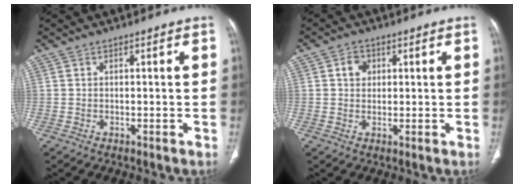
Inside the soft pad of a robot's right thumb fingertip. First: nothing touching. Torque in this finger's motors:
{"motor_torque": [0.74, 0.62, 0.40, 0.26, 0.00]}